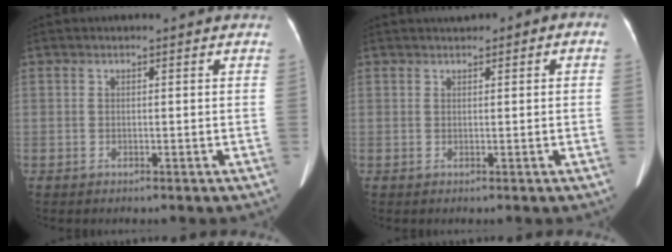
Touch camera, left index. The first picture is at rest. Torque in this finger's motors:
{"motor_torque": [0.40, -1.10, 0.07, 0.02]}